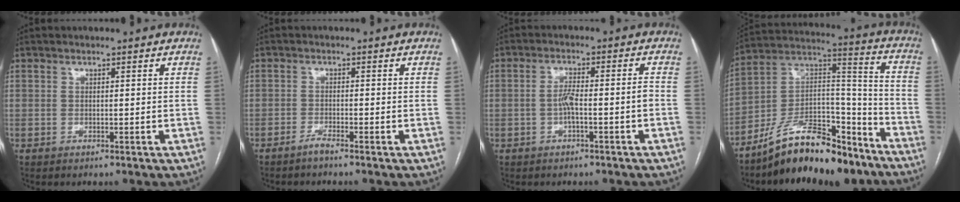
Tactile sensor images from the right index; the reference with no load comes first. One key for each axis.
{"total": 1.5, "fx": -1.3, "fy": -0.3, "fz": 0.7, "tx": -0.017, "ty": -0.001, "tz": -0.028}
{"total": 4.2, "fx": -1.4, "fy": 0.3, "fz": 3.9, "tx": -0.076, "ty": 0.017, "tz": -0.023}
{"total": 18.8, "fx": -14.8, "fy": 6.3, "fz": 9.8, "tx": -0.158, "ty": 0.041, "tz": -0.251}